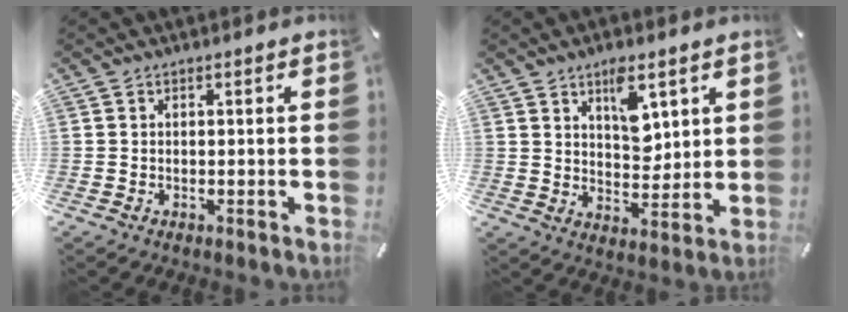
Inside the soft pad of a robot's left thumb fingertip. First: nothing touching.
{"total": 8.4, "force": [4.5, 4.8, 5.3], "torque": [-0.069, -0.022, 0.073]}